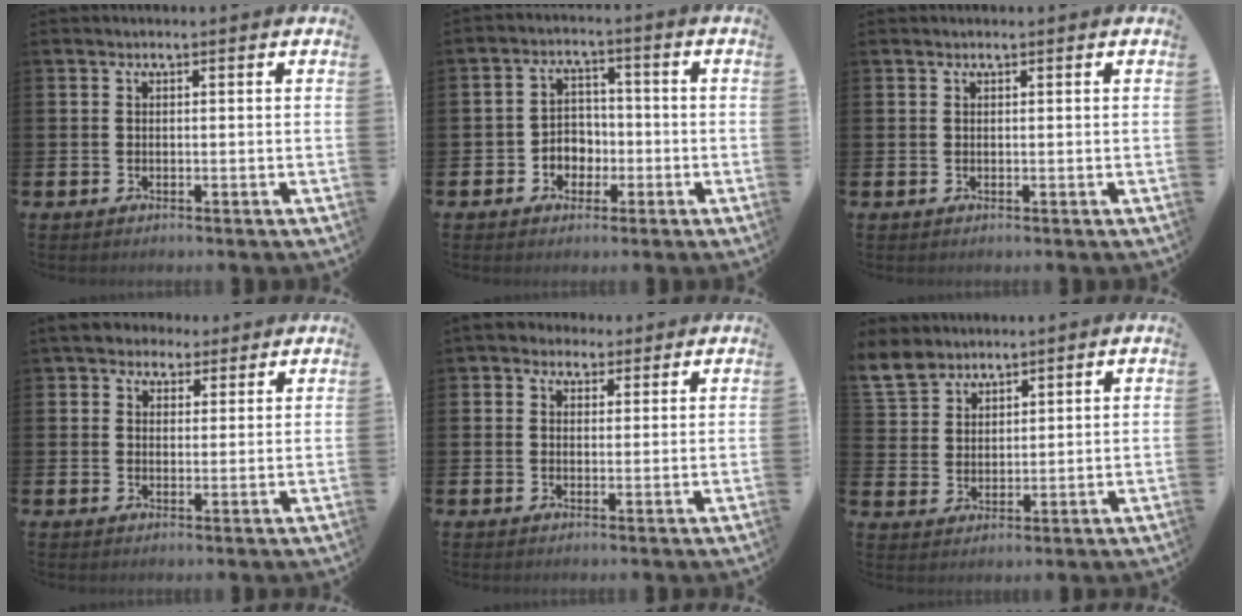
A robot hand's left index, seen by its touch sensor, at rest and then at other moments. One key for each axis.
{"total": 3.5, "fx": -1.6, "fy": 3.0, "fz": 0.6, "tx": -0.020, "ty": 0.003, "tz": -0.039}
{"total": 0.0}
{"total": 4.8, "fx": 4.0, "fy": 2.6, "fz": 0.8, "tx": -0.019, "ty": -0.012, "tz": 0.070}
{"total": 3.4, "fx": 2.7, "fy": 2.1, "fz": 0.3, "tx": -0.004, "ty": -0.005, "tz": 0.044}
{"total": 6.3, "fx": 5.6, "fy": 2.7, "fz": 0.9, "tx": -0.036, "ty": -0.017, "tz": 0.104}